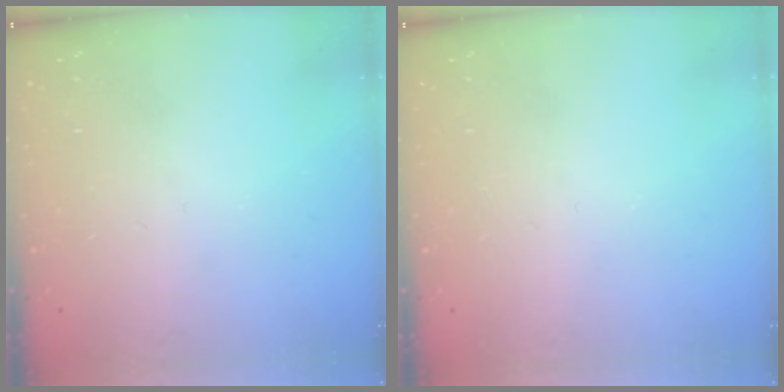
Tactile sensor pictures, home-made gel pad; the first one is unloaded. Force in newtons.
{"total": 0.0}